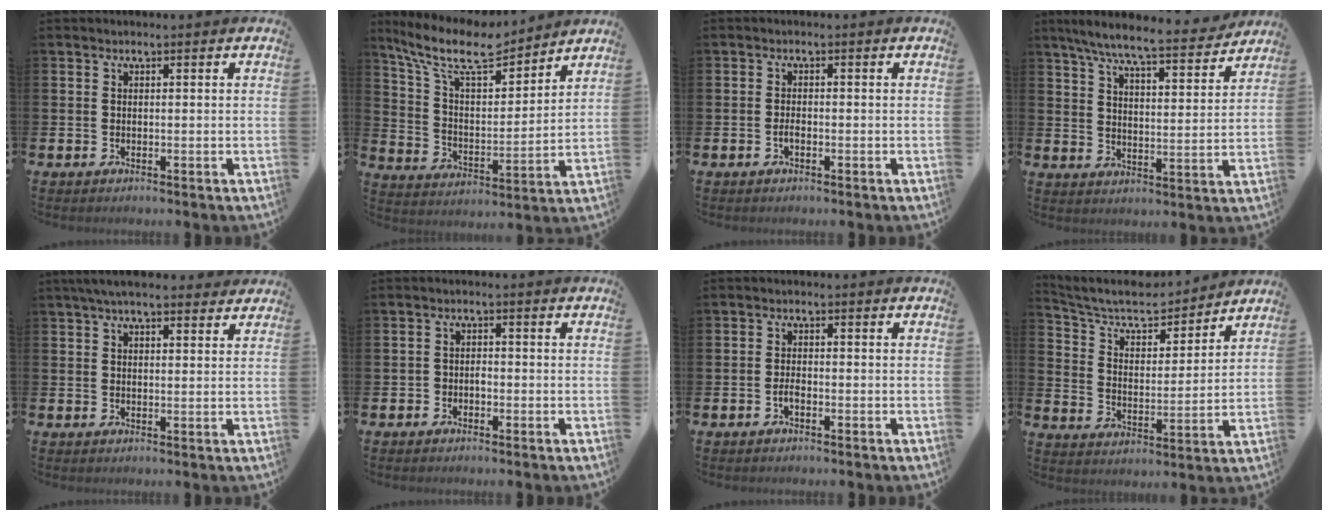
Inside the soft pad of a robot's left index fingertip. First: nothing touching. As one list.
[{"total": 10.8, "force": [9.3, 3.0, 4.7], "torque": [-0.121, -0.053, 0.162]}, {"total": 1.2, "force": [-0.6, 0.5, 0.9], "torque": [-0.018, 0.000, -0.012]}, {"total": 7.9, "force": [7.2, 0.4, 3.1], "torque": [-0.079, -0.049, 0.122]}, {"total": 4.6, "force": [3.9, 1.1, 2.0], "torque": [-0.042, -0.007, 0.071]}, {"total": 1.3, "force": [-0.7, 1.0, 0.4], "torque": [-0.002, -0.001, -0.017]}, {"total": 1.4, "force": [-0.8, 0.6, 1.0], "torque": [-0.013, -0.003, -0.017]}, {"total": 7.9, "force": [7.3, 2.3, 2.0], "torque": [-0.070, -0.056, 0.124]}]